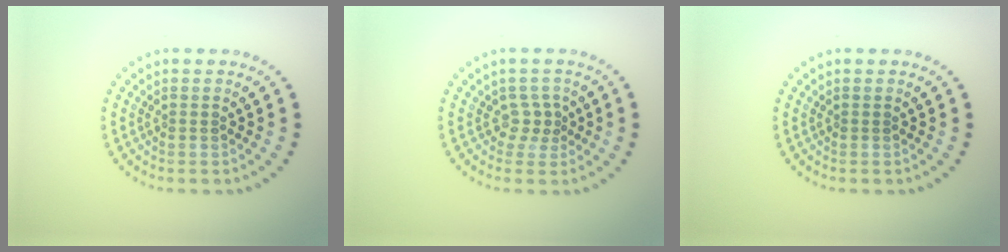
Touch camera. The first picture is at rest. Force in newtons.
{"total": 1.6, "press": 1.1, "slide": 1.2}
{"total": 0.0}